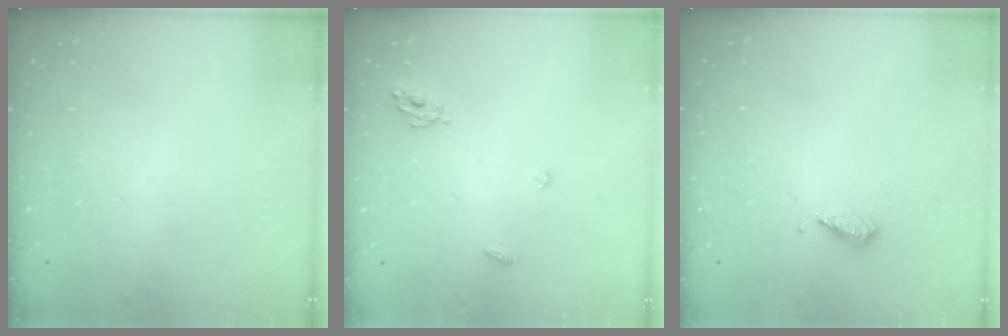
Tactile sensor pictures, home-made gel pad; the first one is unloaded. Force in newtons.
{"total": 4.9, "press": 4.9, "slide": 0.4}
{"total": 6.2, "press": 6.2, "slide": 0.8}